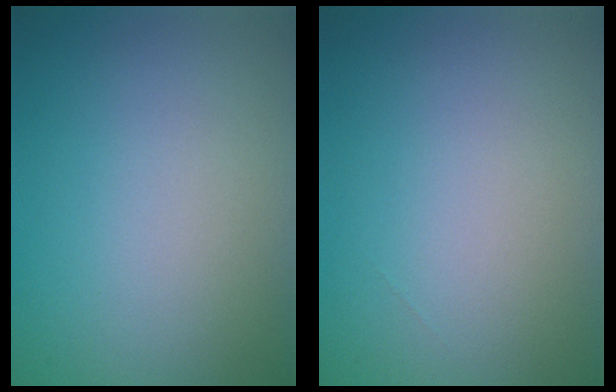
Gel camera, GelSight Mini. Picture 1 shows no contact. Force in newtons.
{"total": 0.0}